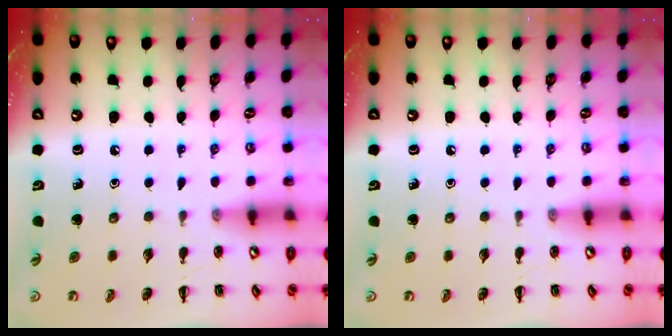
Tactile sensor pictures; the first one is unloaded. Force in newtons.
{"total": 0.0}